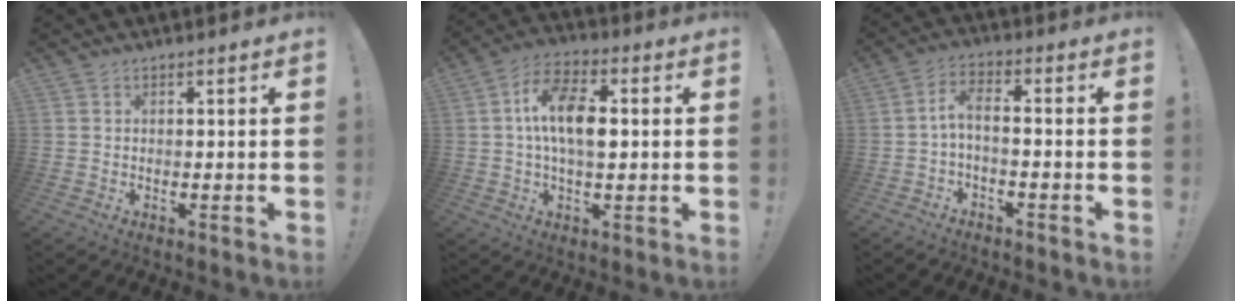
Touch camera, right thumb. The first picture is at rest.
{"total": 12.0, "force": [0.8, 6.2, 10.2], "torque": [-0.174, 0.012, 0.017]}
{"total": 5.0, "force": [-1.5, 1.6, 4.5], "torque": [-0.094, -0.003, -0.033]}